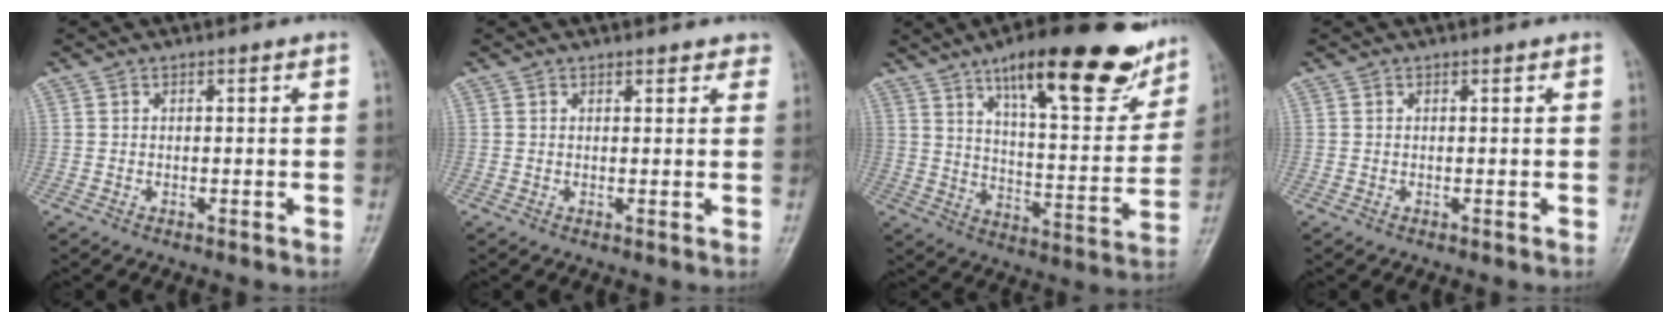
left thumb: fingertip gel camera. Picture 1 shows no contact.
{"total": 2.1, "force": [1.7, 1.0, 0.7], "torque": [0.015, -0.003, 0.014]}
{"total": 23.9, "force": [15.0, 7.3, 17.1], "torque": [-0.207, -0.055, 0.228]}
{"total": 0.0}